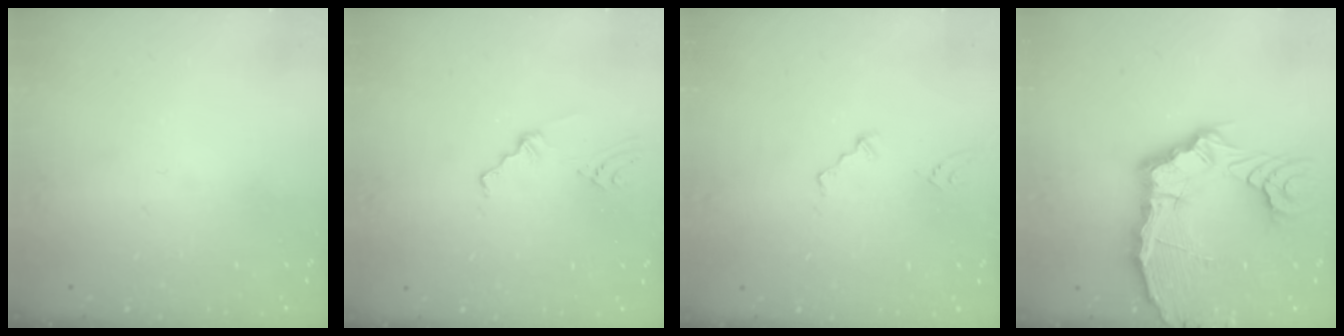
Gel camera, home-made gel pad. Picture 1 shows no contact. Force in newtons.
{"total": 2.1, "press": 1.1, "slide": 1.8}
{"total": 2.5, "press": 2.2, "slide": 1.2}
{"total": 13.7, "press": 13.5, "slide": 1.9}